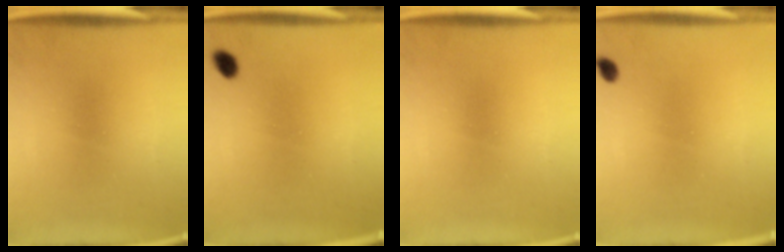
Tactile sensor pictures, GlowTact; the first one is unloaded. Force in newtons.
{"total": 1.9}
{"total": 0.0}
{"total": 1.3}